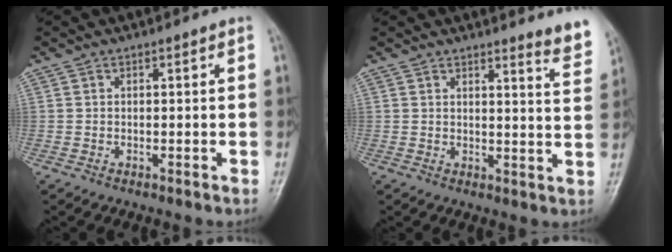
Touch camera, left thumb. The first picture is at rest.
{"total": 5.1, "force": [4.6, 0.2, 2.2], "torque": [-0.020, -0.045, 0.044]}